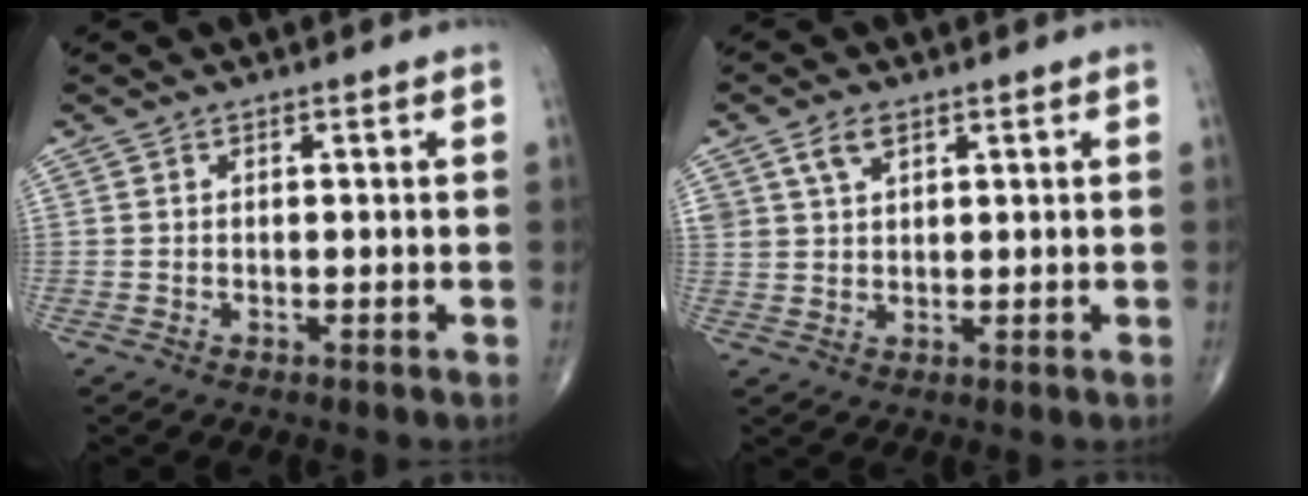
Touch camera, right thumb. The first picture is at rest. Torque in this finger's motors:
{"motor_torque": [0.09, 0.03, 0.45, 0.39, 0.19]}